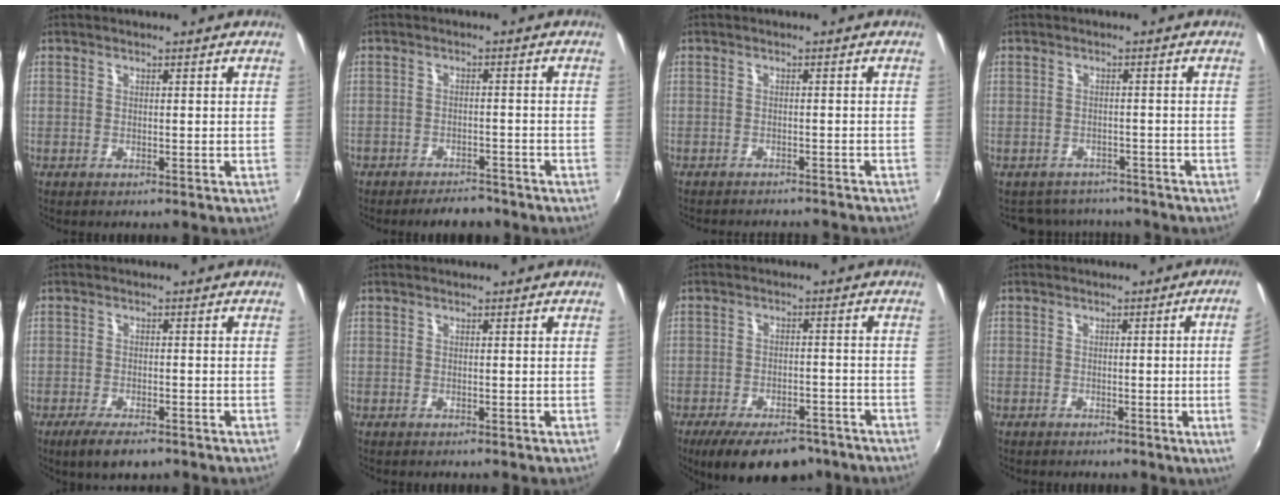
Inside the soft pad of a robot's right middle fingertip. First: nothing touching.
{"total": 6.1, "force": [-5.3, 2.5, 1.7], "torque": [-0.052, -0.002, -0.075]}
{"total": 7.9, "force": [-7.2, 1.4, 2.8], "torque": [-0.067, -0.013, -0.098]}
{"total": 7.6, "force": [-6.7, 3.1, 1.4], "torque": [-0.039, 0.003, -0.092]}
{"total": 5.7, "force": [-4.0, 1.9, 3.6], "torque": [-0.084, -0.015, -0.067]}
{"total": 0.0}
{"total": 13.8, "force": [-10.2, 5.8, 7.2], "torque": [-0.150, -0.015, -0.147]}
{"total": 7.3, "force": [-0.3, -1.5, 7.1], "torque": [-0.084, -0.009, -0.002]}